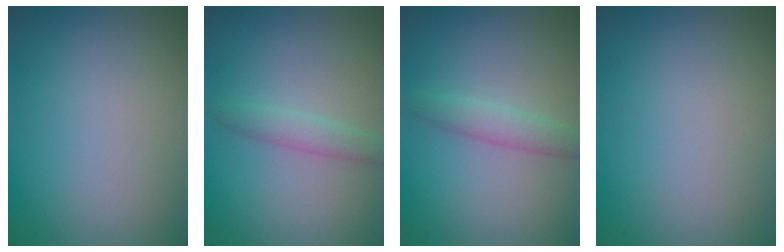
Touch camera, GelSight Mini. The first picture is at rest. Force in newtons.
{"total": 1.7, "press": 1.7, "slide": 0.0}
{"total": 1.9, "press": 1.9, "slide": 0.1}
{"total": 0.0}